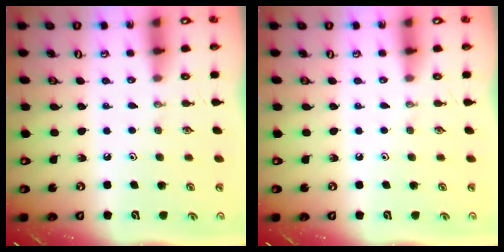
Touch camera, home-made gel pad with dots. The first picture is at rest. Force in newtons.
{"total": 0.0}